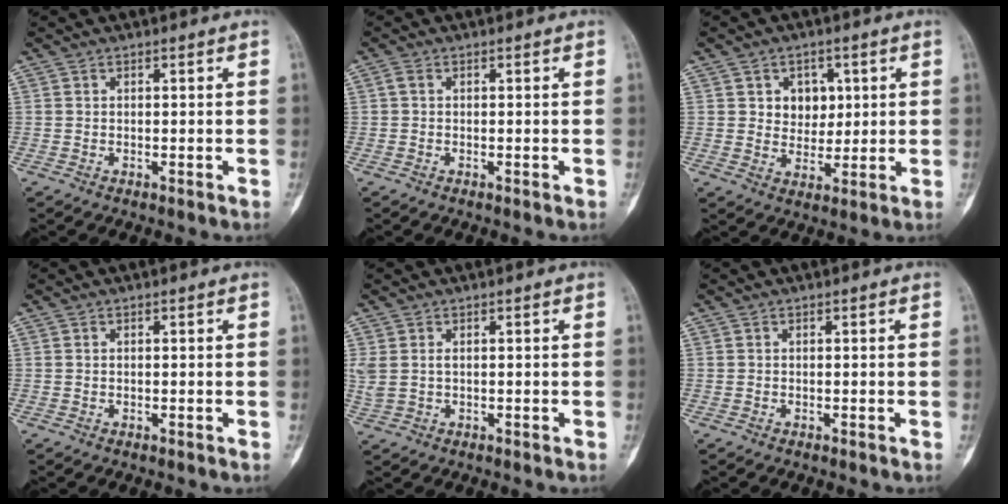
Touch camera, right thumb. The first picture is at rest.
{"total": 0.8, "force": [0.1, 0.5, 0.7], "torque": [-0.012, 0.002, -0.003]}
{"total": 6.3, "force": [1.9, 5.1, 3.1], "torque": [-0.011, -0.008, 0.031]}
{"total": 0.0}
{"total": 3.0, "force": [0.6, 1.9, 2.3], "torque": [-0.070, 0.007, 0.015]}
{"total": 0.0}